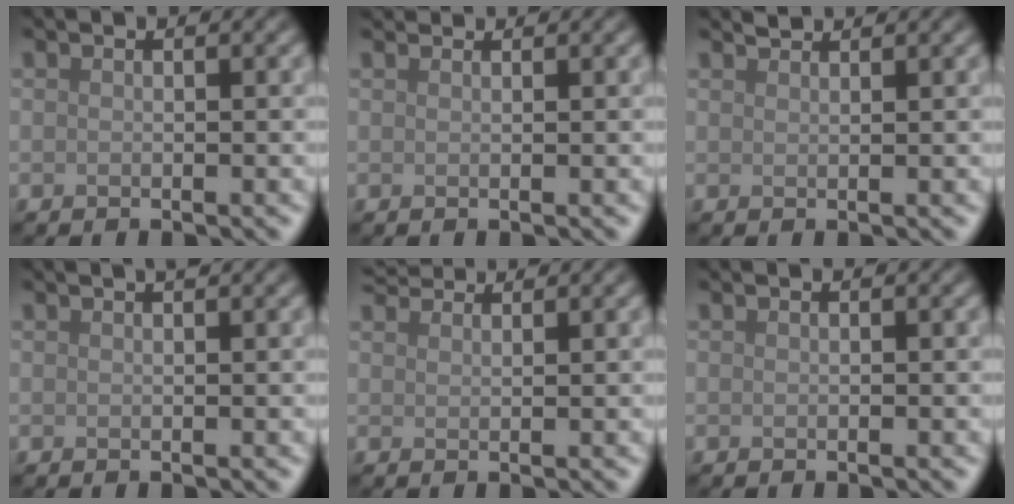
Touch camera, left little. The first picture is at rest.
{"total": 1.9, "force": [1.8, 0.2, 0.5], "torque": [-0.017, 0.001, 0.020]}
{"total": 1.1, "force": [1.1, 0.1, 0.1], "torque": [0.002, -0.001, 0.015]}
{"total": 0.7, "force": [0.6, 0.1, 0.5], "torque": [-0.002, 0.003, 0.008]}
{"total": 3.2, "force": [3.0, 0.4, 0.7], "torque": [-0.016, 0.008, 0.045]}
{"total": 0.0}